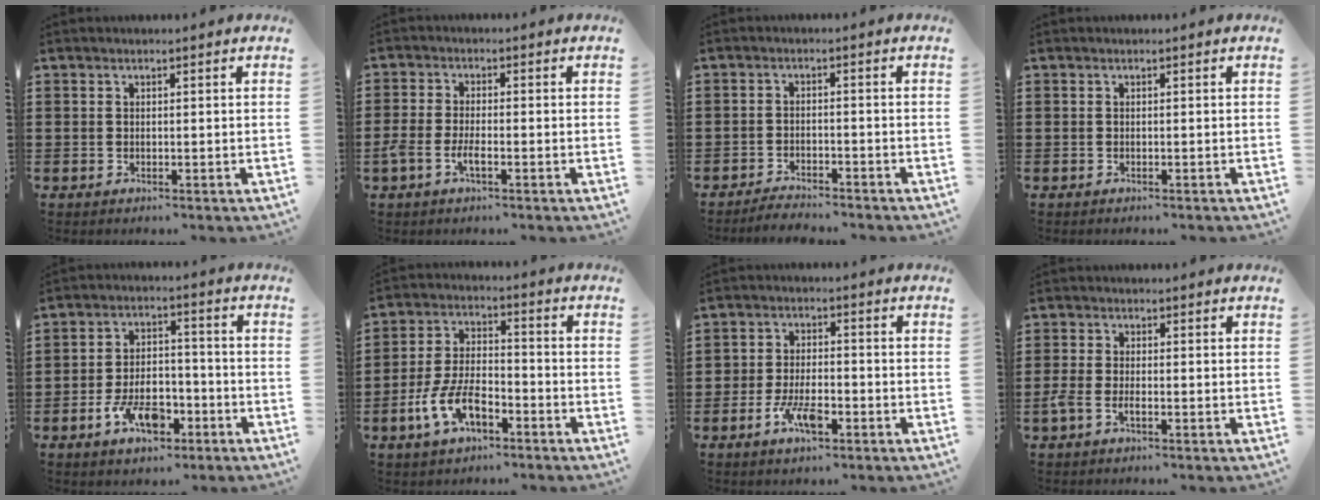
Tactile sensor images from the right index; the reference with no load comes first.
{"total": 3.4, "force": [-1.7, 0.9, 2.9], "torque": [-0.068, -0.005, -0.037]}
{"total": 2.5, "force": [-2.5, 0.1, 0.0], "torque": [-0.006, 0.004, -0.053]}
{"total": 0.0}
{"total": 8.2, "force": [-4.1, 4.5, 5.5], "torque": [-0.113, 0.013, -0.076]}
{"total": 8.5, "force": [-4.2, 4.0, 6.3], "torque": [-0.149, 0.000, -0.083]}
{"total": 5.4, "force": [-3.0, 2.3, 3.8], "torque": [-0.089, 0.003, -0.061]}
{"total": 2.5, "force": [-1.4, 0.7, 2.0], "torque": [-0.054, -0.005, -0.032]}